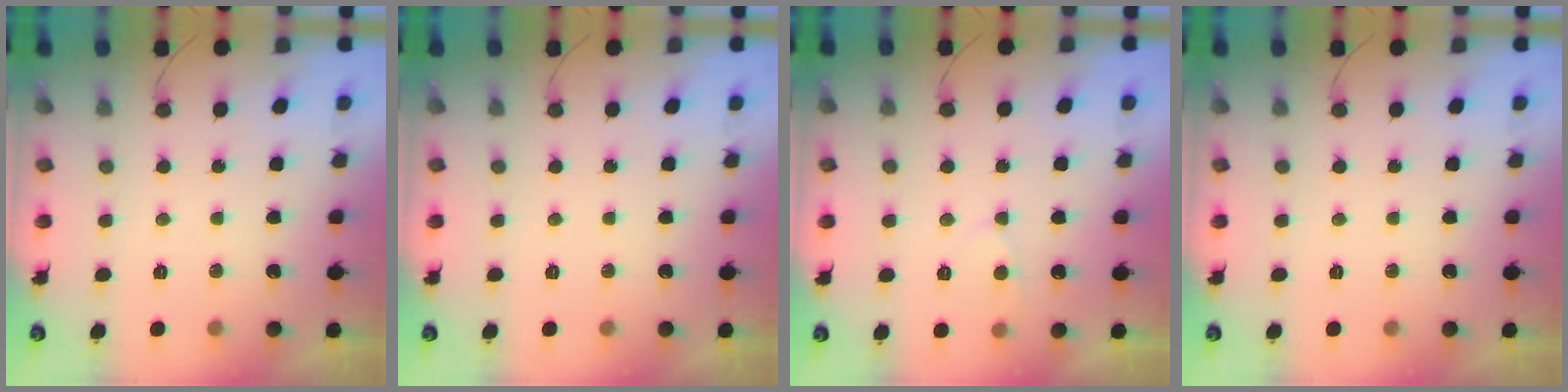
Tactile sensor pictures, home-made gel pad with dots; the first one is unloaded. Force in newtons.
{"total": 0.0}
{"total": 3.3, "press": 3.3, "slide": 0.4}
{"total": 0.0}